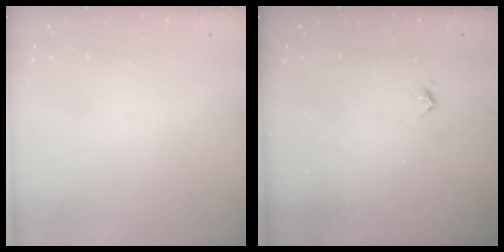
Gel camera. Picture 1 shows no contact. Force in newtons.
{"total": 3.9, "press": 3.8, "slide": 0.7}